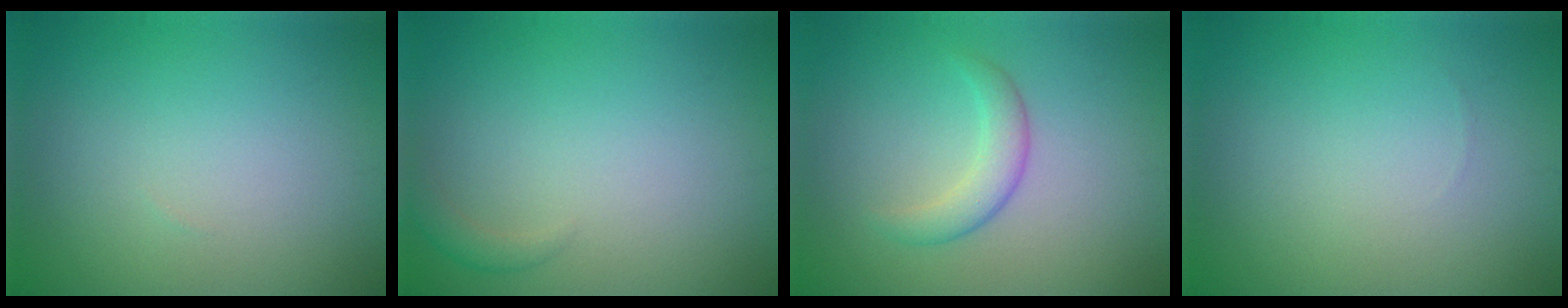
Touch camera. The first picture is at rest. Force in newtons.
{"total": 1.1, "press": 1.1, "slide": 0.1}
{"total": 2.3, "press": 2.3, "slide": 0.0}
{"total": 0.0}